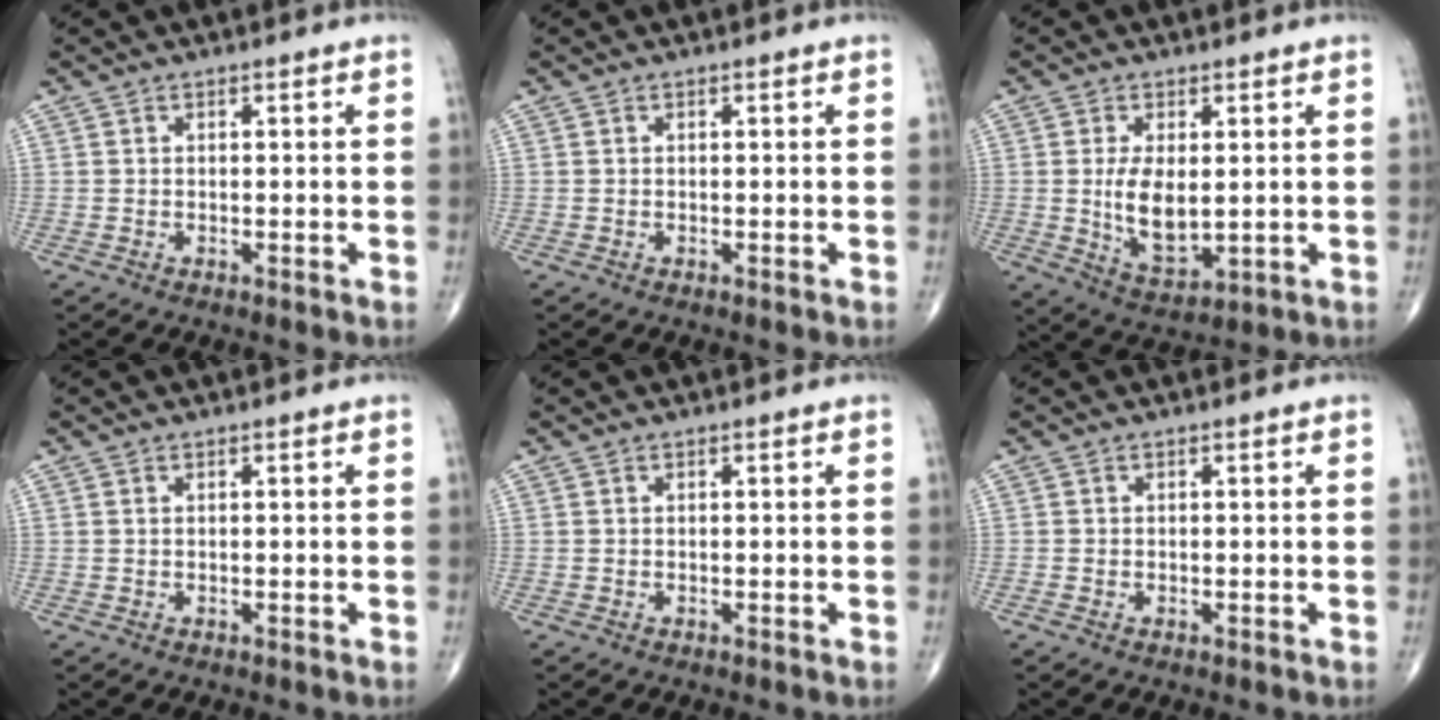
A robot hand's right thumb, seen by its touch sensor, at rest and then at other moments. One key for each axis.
{"total": 0.0}
{"total": 8.6, "fx": 0.4, "fy": 4.4, "fz": 7.4, "tx": -0.126, "ty": -0.021, "tz": 0.020}
{"total": 0.0}
{"total": 0.0}
{"total": 0.0}